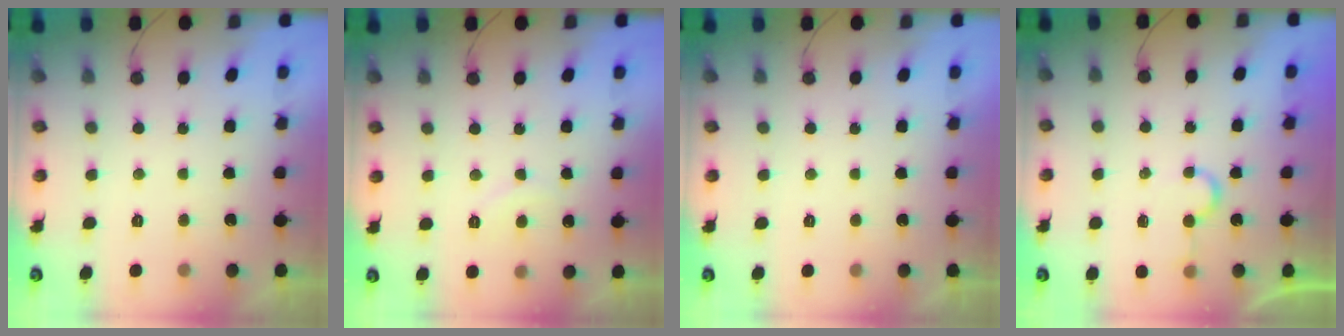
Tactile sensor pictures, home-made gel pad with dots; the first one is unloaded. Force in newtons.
{"total": 6.1, "press": 6.1, "slide": 0.5}
{"total": 1.6, "press": 1.6, "slide": 0.0}
{"total": 5.4, "press": 5.4, "slide": 0.4}